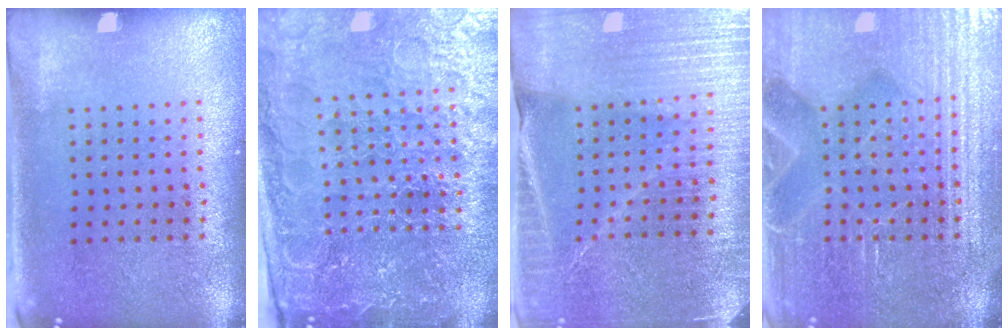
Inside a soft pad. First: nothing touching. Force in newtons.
{"total": 5.2, "press": 4.8, "slide": 2.1}
{"total": 4.3, "press": 4.0, "slide": 1.5}
{"total": 6.8, "press": 6.7, "slide": 0.8}